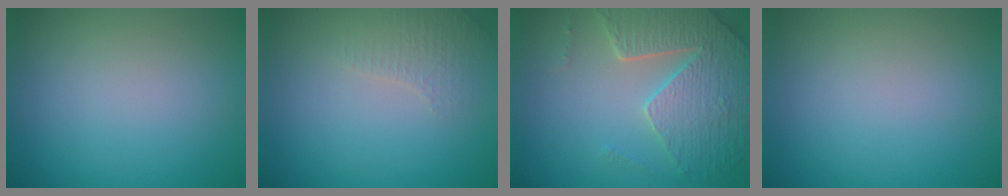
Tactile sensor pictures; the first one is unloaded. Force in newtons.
{"total": 2.0, "press": 1.9, "slide": 0.5}
{"total": 5.1, "press": 4.6, "slide": 2.1}
{"total": 0.0}